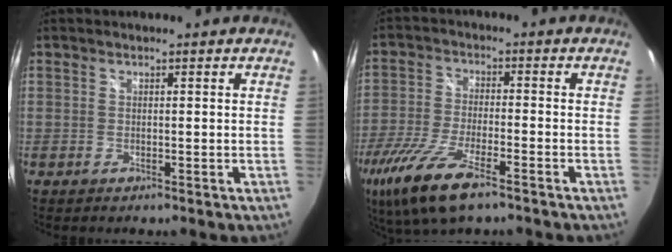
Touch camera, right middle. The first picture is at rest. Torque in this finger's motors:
{"motor_torque": [1.42, -0.72, 0.30, 0.21]}